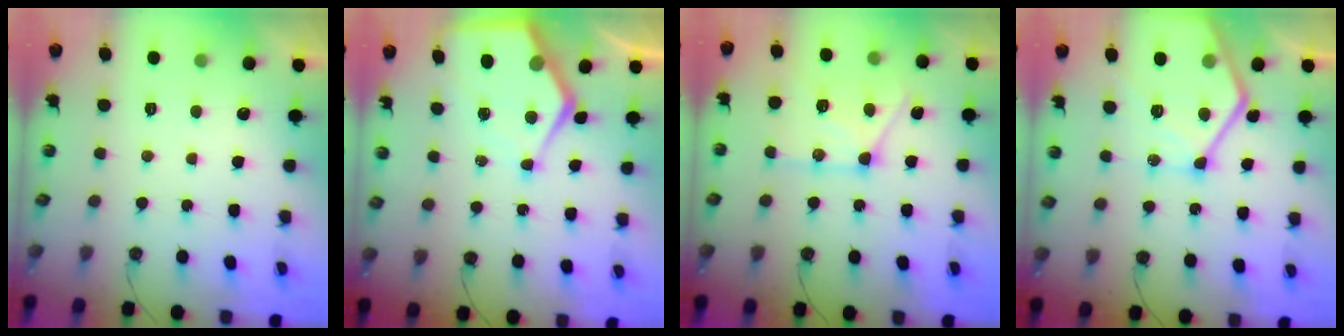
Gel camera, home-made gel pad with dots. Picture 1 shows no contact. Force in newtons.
{"total": 11.6, "press": 11.5, "slide": 1.3}
{"total": 14.4, "press": 14.4, "slide": 0.7}
{"total": 19.5, "press": 19.4, "slide": 1.8}